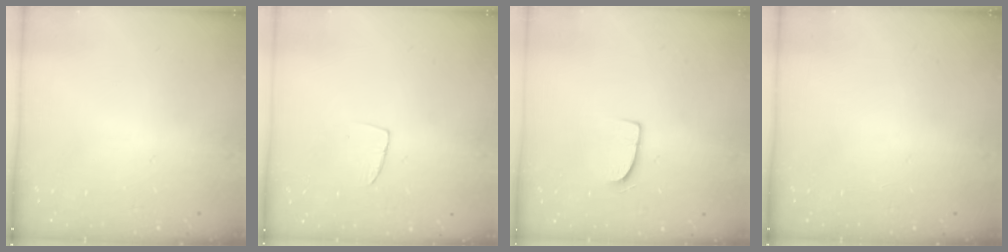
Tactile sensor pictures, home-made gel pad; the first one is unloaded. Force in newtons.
{"total": 3.1, "press": 3.1, "slide": 0.2}
{"total": 7.1, "press": 7.1, "slide": 0.5}
{"total": 0.0}